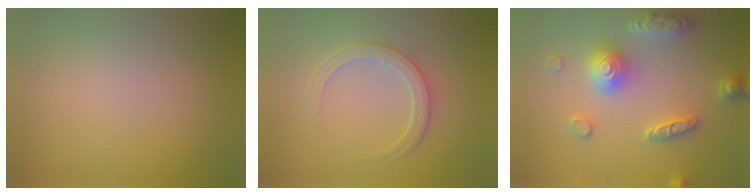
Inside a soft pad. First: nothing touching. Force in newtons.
{"total": 2.8, "press": 2.7, "slide": 0.4}
{"total": 5.4, "press": 5.3, "slide": 0.9}